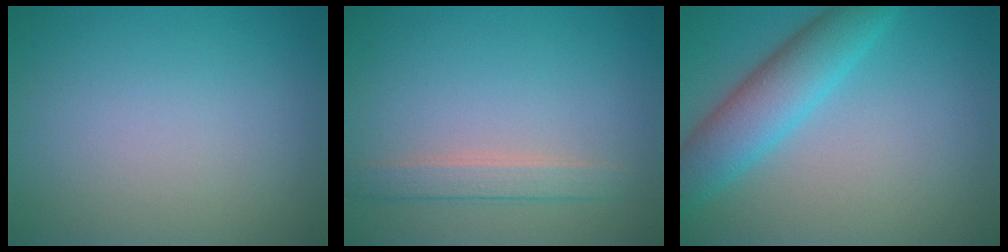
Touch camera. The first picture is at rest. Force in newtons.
{"total": 2.1, "press": 2.1, "slide": 0.2}
{"total": 5.6, "press": 5.6, "slide": 0.2}